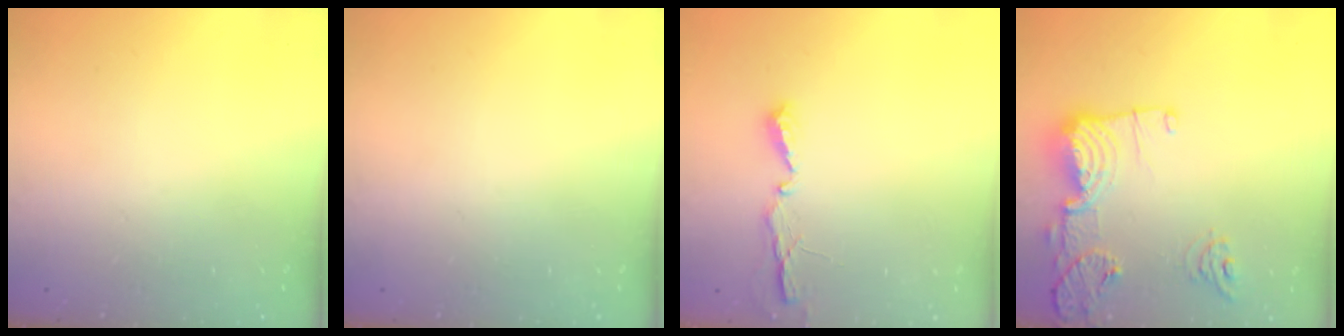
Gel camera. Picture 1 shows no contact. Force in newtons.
{"total": 0.0}
{"total": 4.5, "press": 4.5, "slide": 0.4}
{"total": 17.1, "press": 17.0, "slide": 1.7}